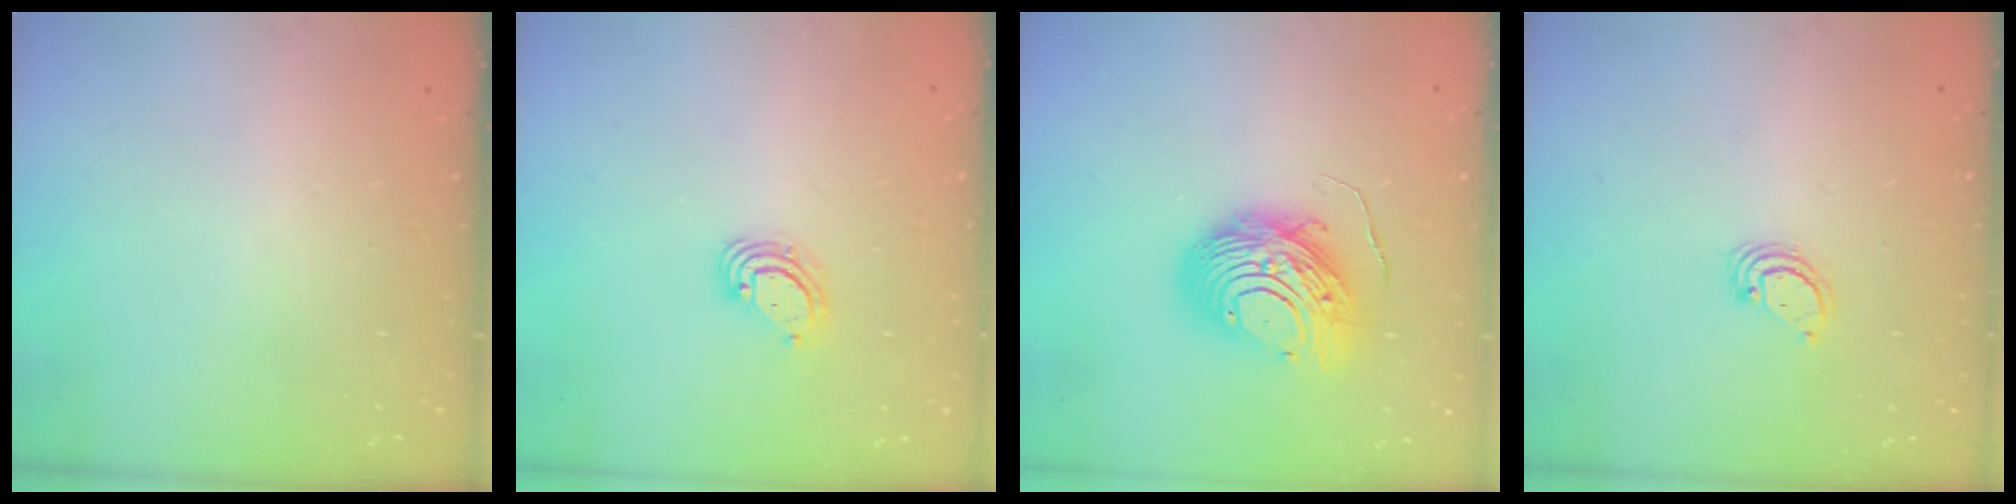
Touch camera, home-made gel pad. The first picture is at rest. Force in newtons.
{"total": 4.1, "press": 4.1, "slide": 0.4}
{"total": 12.2, "press": 12.1, "slide": 1.2}
{"total": 2.3, "press": 2.3, "slide": 0.1}